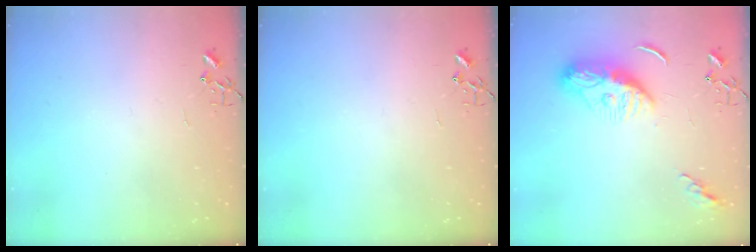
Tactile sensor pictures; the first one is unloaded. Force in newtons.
{"total": 0.0}
{"total": 10.7, "press": 10.6, "slide": 1.1}